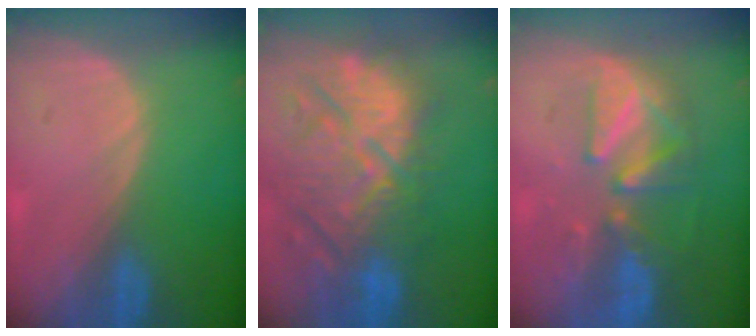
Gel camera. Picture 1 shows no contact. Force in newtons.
{"total": 13.1, "press": 12.3, "slide": 4.5}
{"total": 8.3, "press": 8.1, "slide": 2.0}